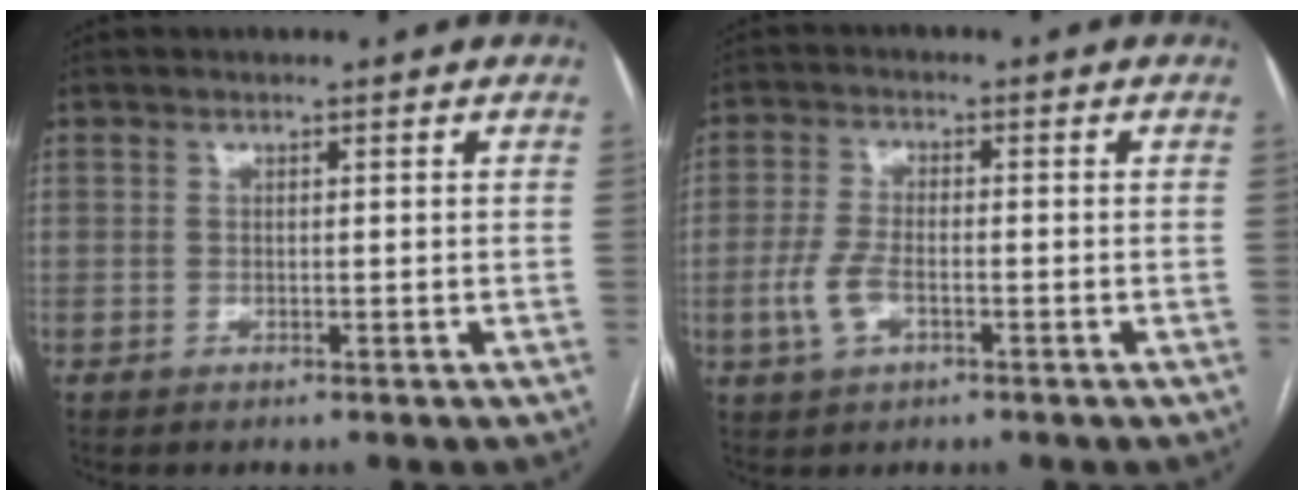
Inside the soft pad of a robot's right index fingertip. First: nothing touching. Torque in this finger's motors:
{"motor_torque": [0.67, -0.12, 0.48, 0.12]}